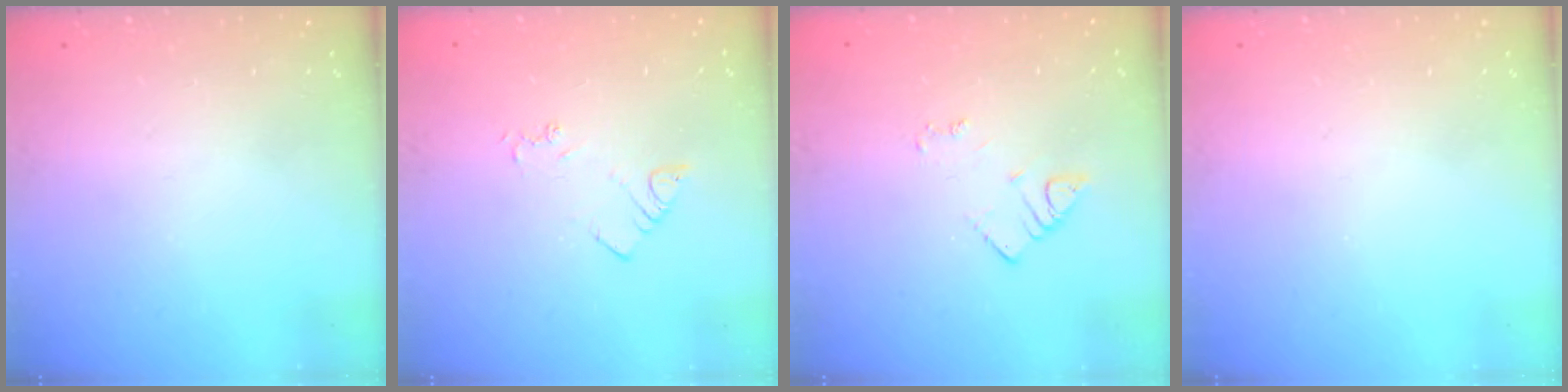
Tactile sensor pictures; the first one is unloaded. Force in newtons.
{"total": 2.3, "press": 2.3, "slide": 0.3}
{"total": 2.9, "press": 2.9, "slide": 0.3}
{"total": 0.0}